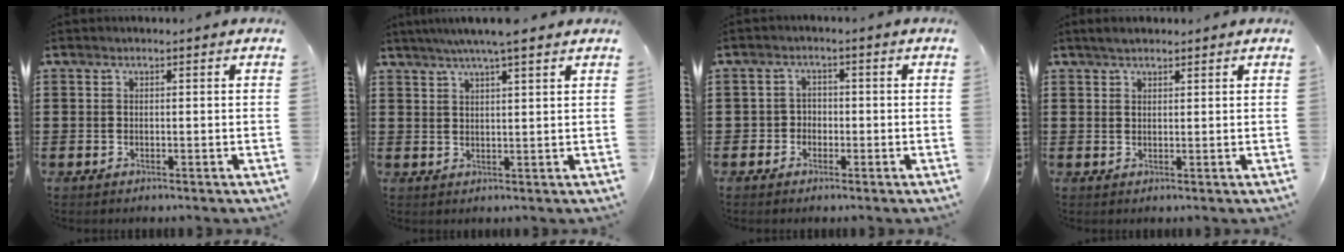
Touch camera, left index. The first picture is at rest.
{"total": 4.8, "force": [3.9, 0.1, 2.8], "torque": [-0.065, -0.001, 0.069]}
{"total": 2.2, "force": [-1.0, 2.0, 0.2], "torque": [-0.014, 0.006, -0.026]}
{"total": 1.8, "force": [1.5, 0.7, 0.5], "torque": [-0.006, 0.000, 0.028]}